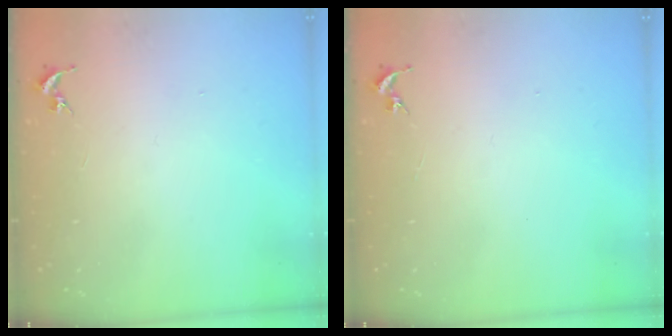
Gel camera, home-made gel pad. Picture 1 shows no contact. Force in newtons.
{"total": 0.0}